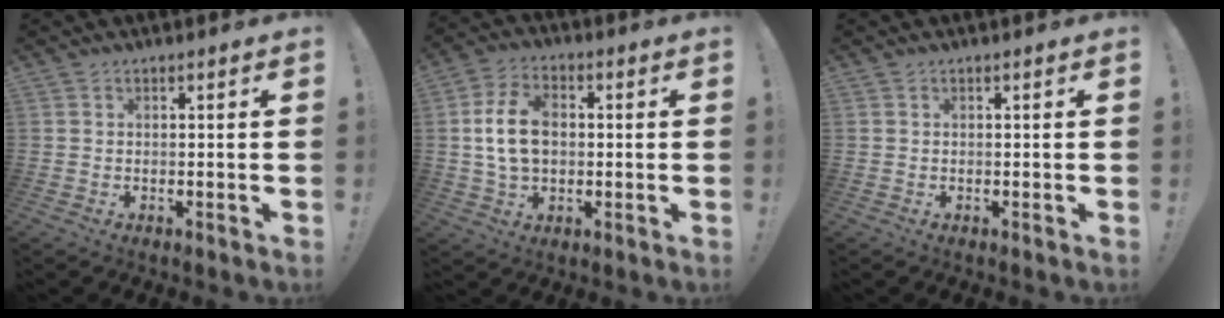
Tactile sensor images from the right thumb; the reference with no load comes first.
{"total": 12.0, "force": [0.5, 8.2, 8.6], "torque": [-0.157, 0.006, 0.009]}
{"total": 0.0}